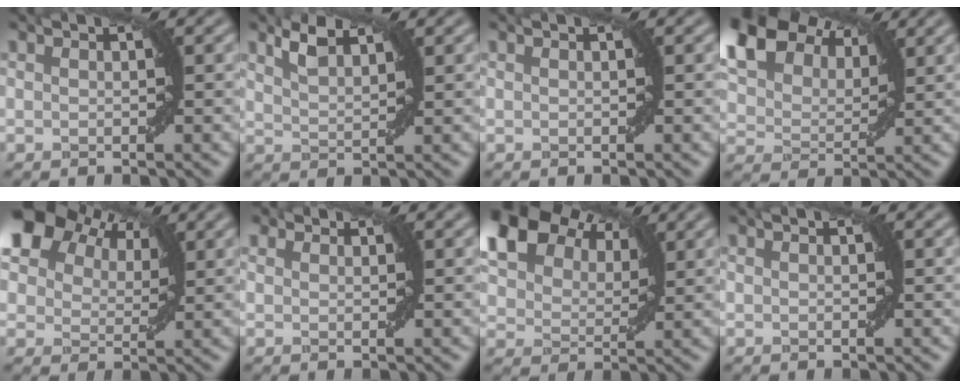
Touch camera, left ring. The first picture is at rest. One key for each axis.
{"total": 1.4, "fx": 0.3, "fy": 0.8, "fz": 1.2, "tx": -0.039, "ty": -0.003, "tz": 0.020}
{"total": 0.0}
{"total": 8.6, "fx": 3.8, "fy": 5.7, "fz": 5.1, "tx": -0.132, "ty": 0.037, "tz": 0.078}
{"total": 3.8, "fx": 3.1, "fy": 2.1, "fz": 0.5, "tx": -0.029, "ty": 0.007, "tz": 0.060}
{"total": 0.8, "fx": 0.1, "fy": 0.1, "fz": -0.8, "tx": 0.011, "ty": -0.001, "tz": 0.000}
{"total": 7.9, "fx": 3.9, "fy": 5.5, "fz": 4.1, "tx": -0.121, "ty": 0.039, "tz": 0.079}
{"total": 0.0}